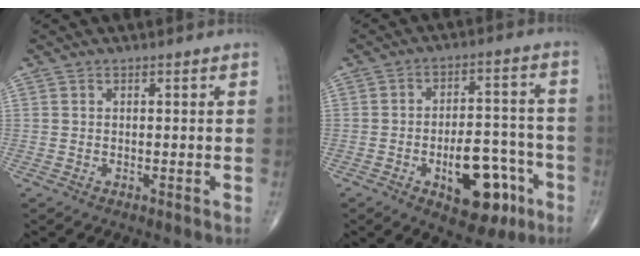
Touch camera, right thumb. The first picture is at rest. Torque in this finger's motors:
{"motor_torque": [2.45, 1.81, 1.94, -0.66, 0.63]}